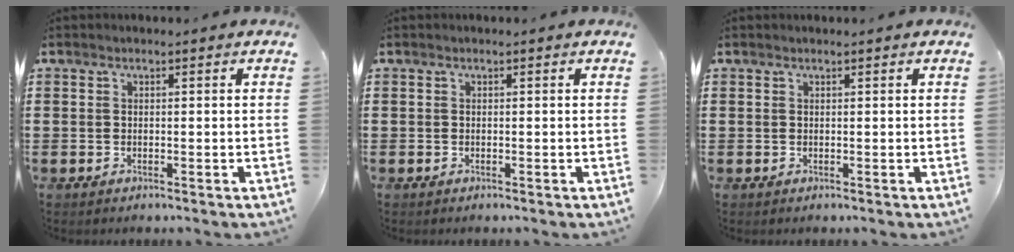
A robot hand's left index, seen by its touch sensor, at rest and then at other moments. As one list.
[{"total": 0.0}, {"total": 0.0}]